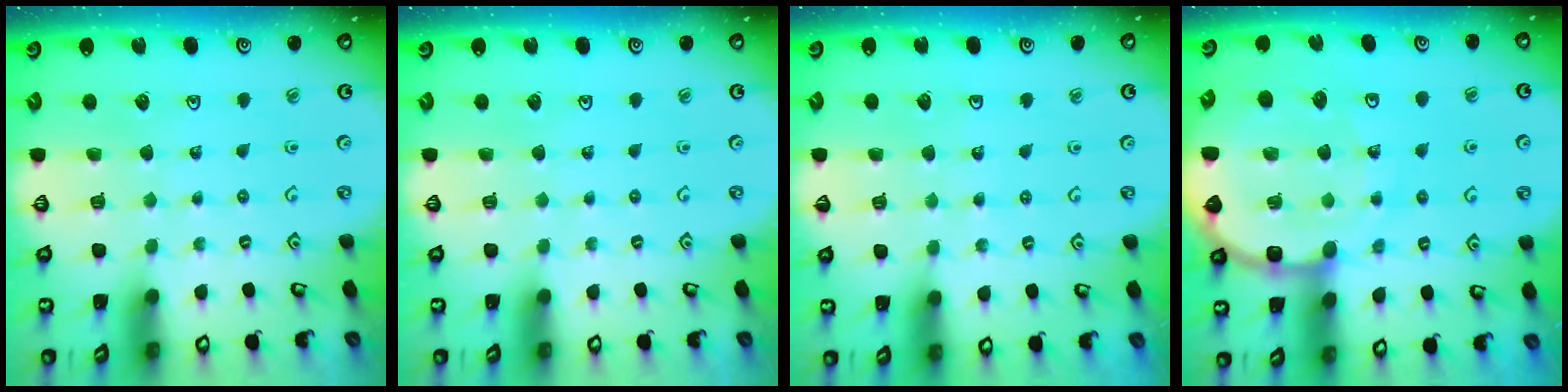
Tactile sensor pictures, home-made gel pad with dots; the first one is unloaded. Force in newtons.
{"total": 0.0}
{"total": 2.6, "press": 2.6, "slide": 0.2}
{"total": 13.6, "press": 13.3, "slide": 2.8}